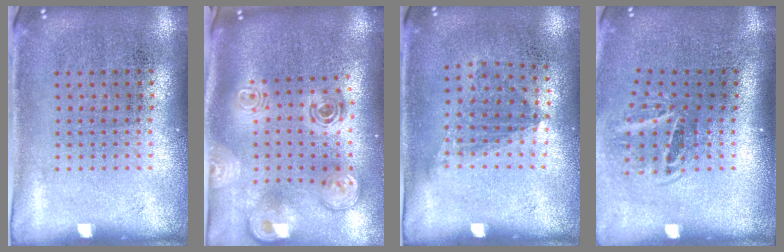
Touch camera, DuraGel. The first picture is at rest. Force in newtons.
{"total": 3.0, "press": 2.1, "slide": 2.1}
{"total": 1.1, "press": 0.8, "slide": 0.7}
{"total": 1.8, "press": 1.2, "slide": 1.3}